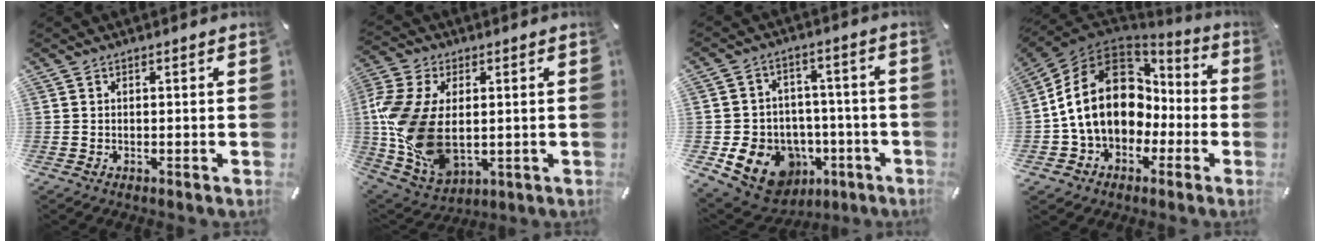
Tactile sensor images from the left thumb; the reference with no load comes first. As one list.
[{"total": 16.7, "force": [0.4, 11.6, 11.9], "torque": [-0.282, -0.003, 0.010]}, {"total": 14.4, "force": [-5.4, 11.9, 6.0], "torque": [-0.100, 0.029, -0.079]}, {"total": 18.9, "force": [0.7, 15.1, 11.4], "torque": [-0.233, 0.005, 0.018]}]